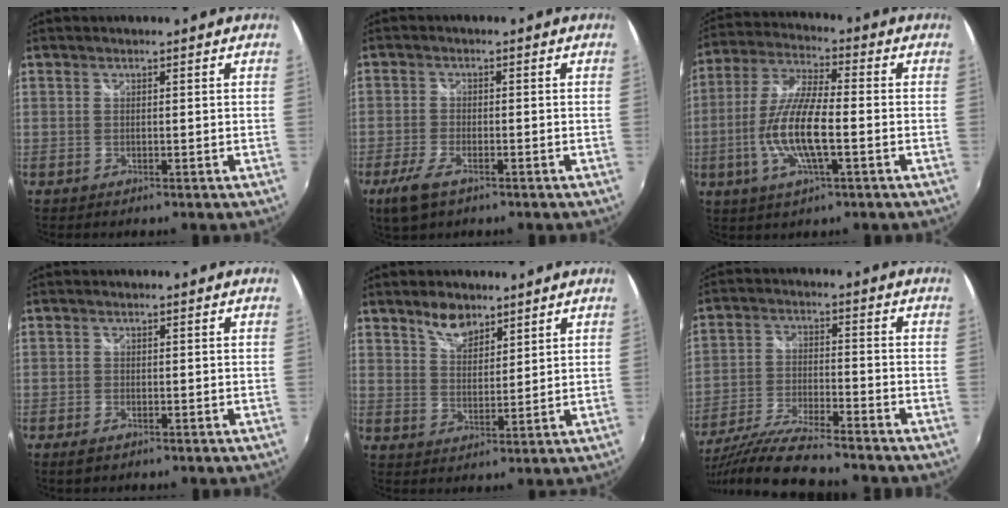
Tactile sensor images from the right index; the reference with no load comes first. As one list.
[{"total": 5.9, "force": [-3.7, 2.3, 4.0], "torque": [-0.104, -0.012, -0.068]}, {"total": 12.6, "force": [-3.0, 3.0, 11.8], "torque": [-0.246, -0.004, -0.060]}, {"total": 2.2, "force": [-1.5, 1.1, 1.3], "torque": [-0.025, -0.006, -0.025]}, {"total": 5.8, "force": [4.3, 2.8, 2.5], "torque": [-0.035, 0.002, 0.079]}, {"total": 15.1, "force": [-13.4, 0.7, 6.8], "torque": [-0.147, -0.032, -0.243]}]